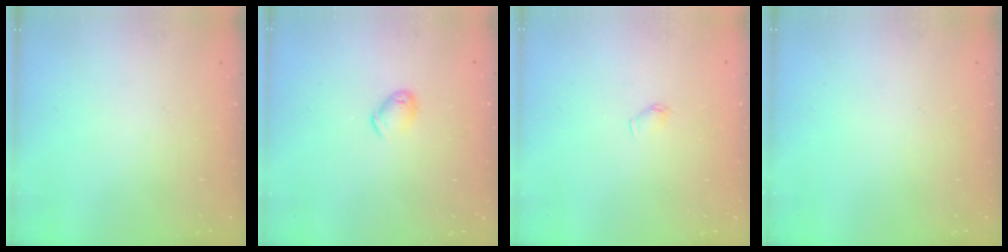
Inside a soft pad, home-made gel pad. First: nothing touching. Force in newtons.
{"total": 5.3, "press": 5.2, "slide": 0.6}
{"total": 3.8, "press": 3.7, "slide": 0.8}
{"total": 0.0}